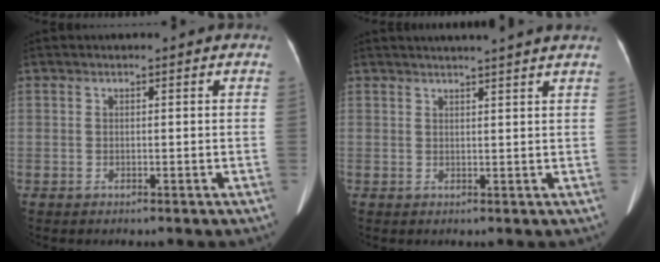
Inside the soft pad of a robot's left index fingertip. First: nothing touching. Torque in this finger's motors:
{"motor_torque": [0.03, -0.25, 0.00, 0.04]}